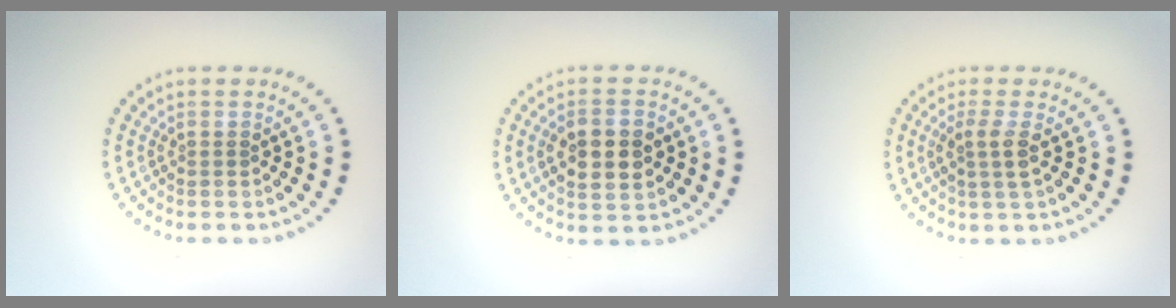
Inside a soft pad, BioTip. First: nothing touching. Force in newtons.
{"total": 4.6, "press": 4.6, "slide": 0.1}
{"total": 1.9, "press": 1.5, "slide": 1.1}